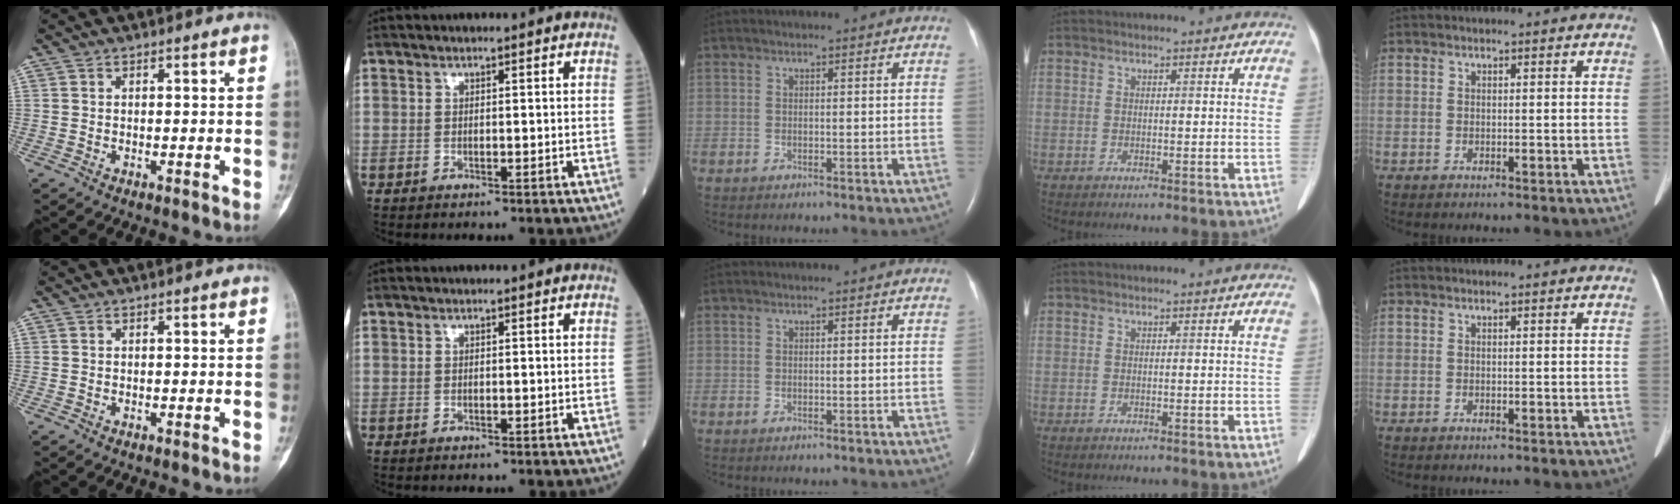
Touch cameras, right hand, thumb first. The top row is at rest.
{}